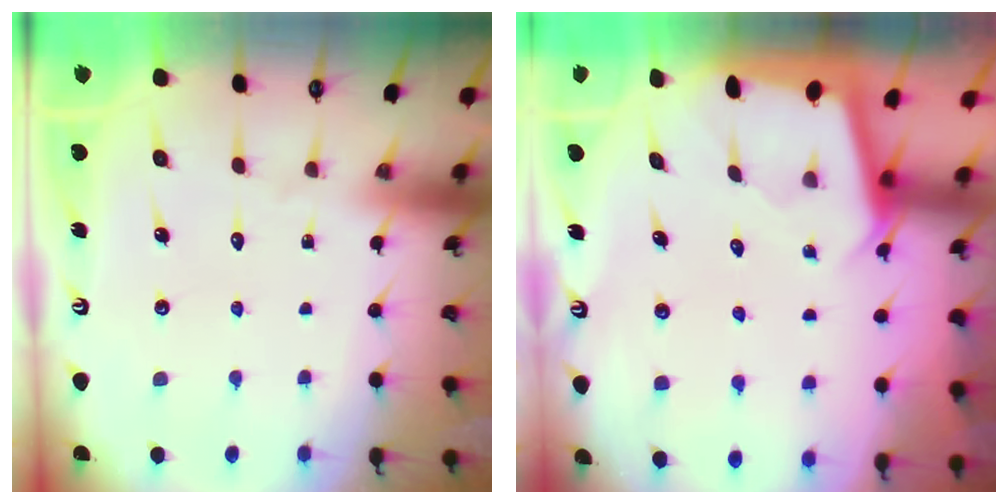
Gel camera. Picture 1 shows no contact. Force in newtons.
{"total": 2.0, "press": 2.0, "slide": 0.2}